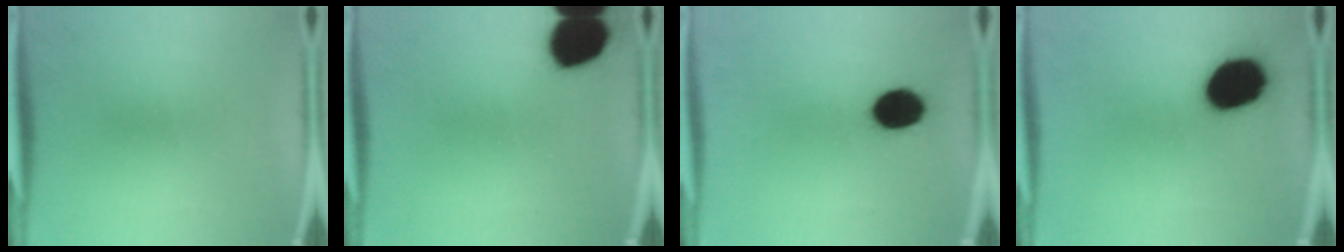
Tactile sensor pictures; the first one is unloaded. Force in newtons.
{"total": 13.9}
{"total": 10.1}
{"total": 16.6}